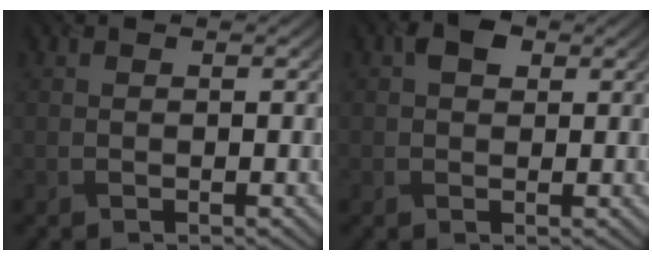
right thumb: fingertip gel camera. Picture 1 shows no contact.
{"total": 2.6, "force": [0.9, 1.8, 1.5], "torque": [-0.029, 0.006, 0.010]}